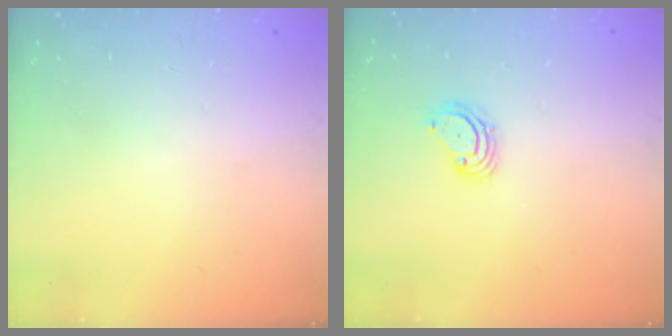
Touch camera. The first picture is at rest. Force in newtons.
{"total": 3.6, "press": 3.6, "slide": 0.3}